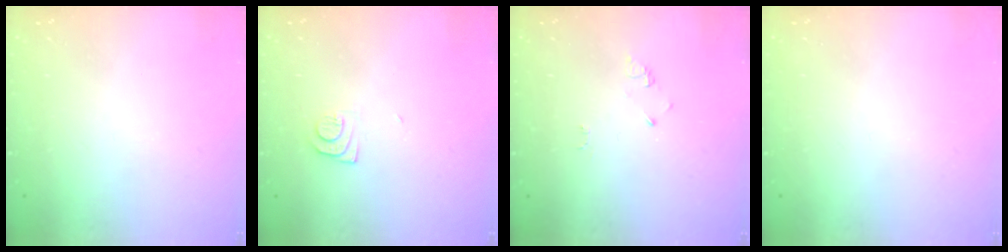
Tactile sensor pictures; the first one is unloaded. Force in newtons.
{"total": 7.3, "press": 7.2, "slide": 0.8}
{"total": 2.6, "press": 2.6, "slide": 0.4}
{"total": 0.0}